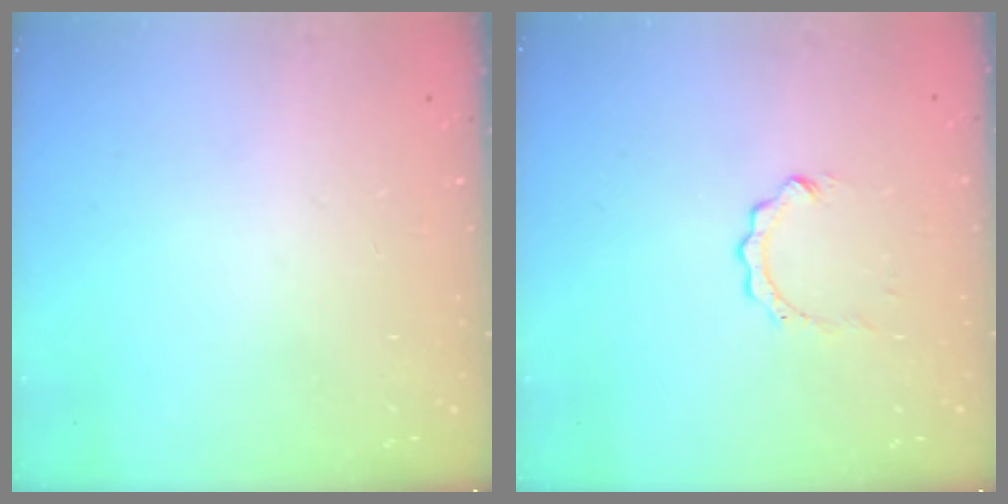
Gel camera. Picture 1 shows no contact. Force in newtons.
{"total": 2.3, "press": 2.3, "slide": 0.2}